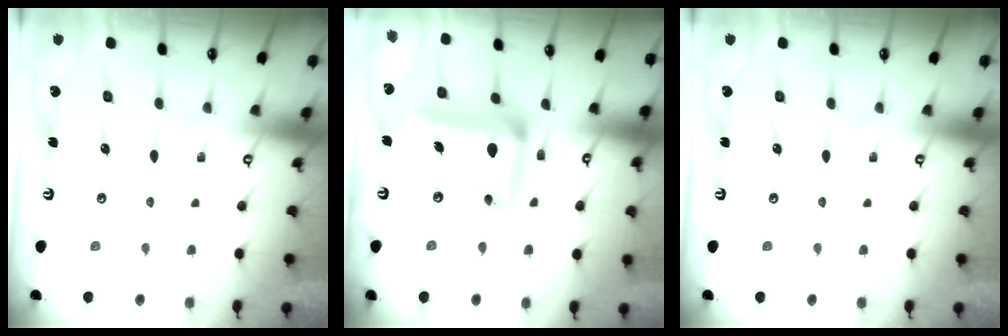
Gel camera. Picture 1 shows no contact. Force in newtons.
{"total": 15.5, "press": 15.3, "slide": 1.8}
{"total": 0.0}